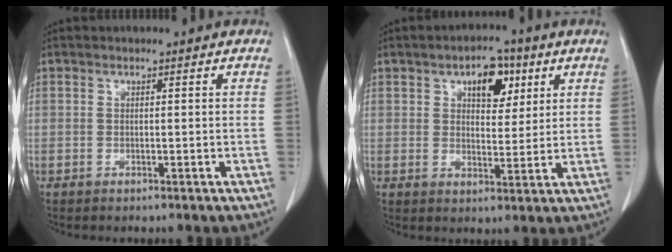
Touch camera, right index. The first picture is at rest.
{"total": 6.9, "force": [3.3, 3.6, 4.9], "torque": [-0.069, 0.011, 0.050]}